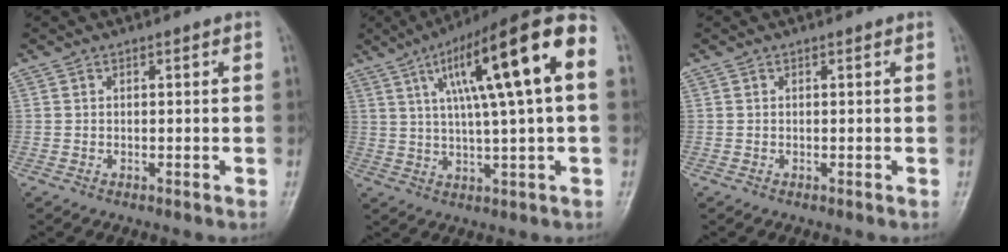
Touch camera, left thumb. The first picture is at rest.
{"total": 19.7, "force": [4.9, 3.3, 18.8], "torque": [-0.298, 0.023, 0.070]}
{"total": 0.0}